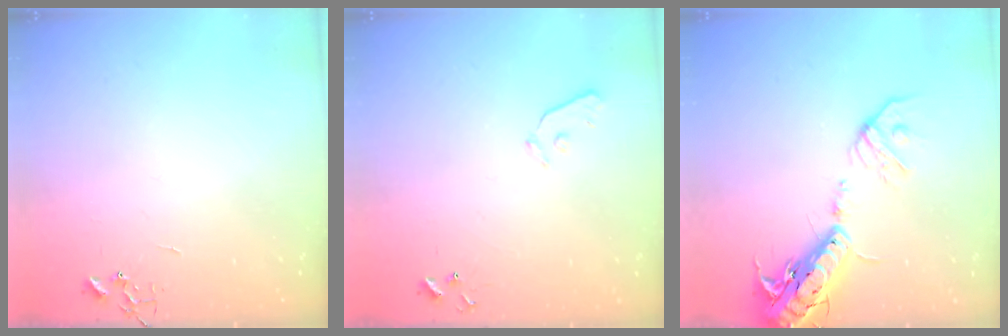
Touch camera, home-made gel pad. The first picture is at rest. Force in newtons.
{"total": 4.9, "press": 4.9, "slide": 0.5}
{"total": 18.7, "press": 18.3, "slide": 3.9}